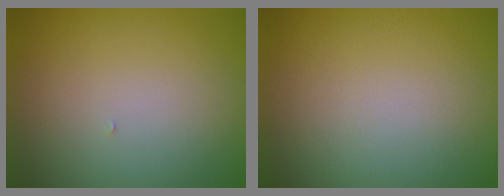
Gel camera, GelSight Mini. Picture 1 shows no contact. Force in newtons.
{"total": 0.0}